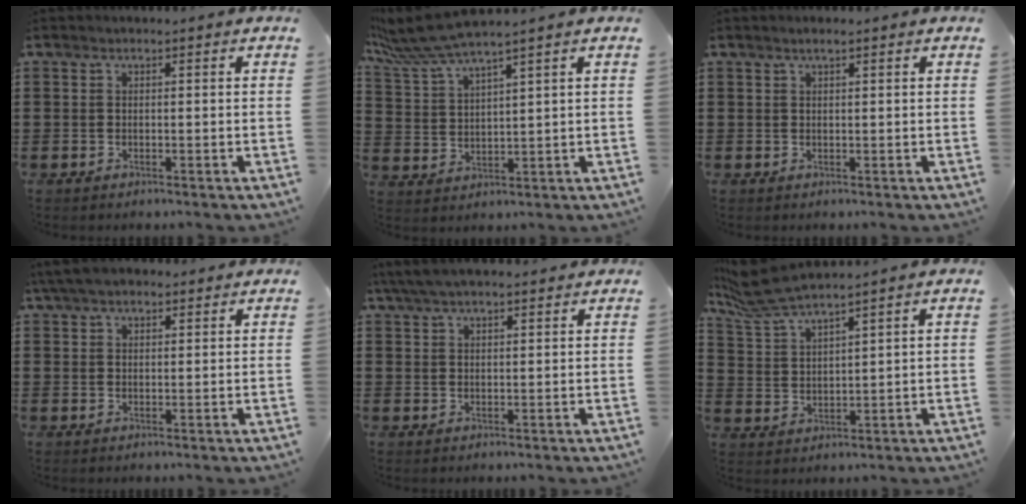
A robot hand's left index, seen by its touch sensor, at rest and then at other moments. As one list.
[{"total": 6.6, "force": [5.4, 0.1, 3.8], "torque": [-0.100, -0.023, 0.094]}, {"total": 1.1, "force": [0.6, 0.1, 0.9], "torque": [-0.017, 0.001, 0.011]}, {"total": 4.4, "force": [3.6, 1.5, 2.1], "torque": [-0.051, 0.003, 0.068]}, {"total": 4.2, "force": [3.5, 1.2, 2.0], "torque": [-0.049, 0.001, 0.065]}, {"total": 6.6, "force": [5.8, 0.7, 3.2], "torque": [-0.091, -0.021, 0.102]}]